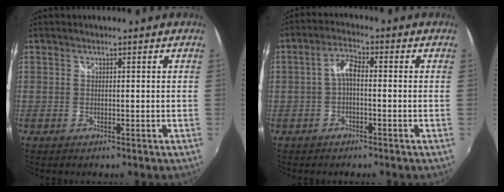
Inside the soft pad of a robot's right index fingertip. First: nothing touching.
{"total": 3.6, "force": [-0.8, 1.4, 3.2], "torque": [-0.067, 0.013, -0.018]}